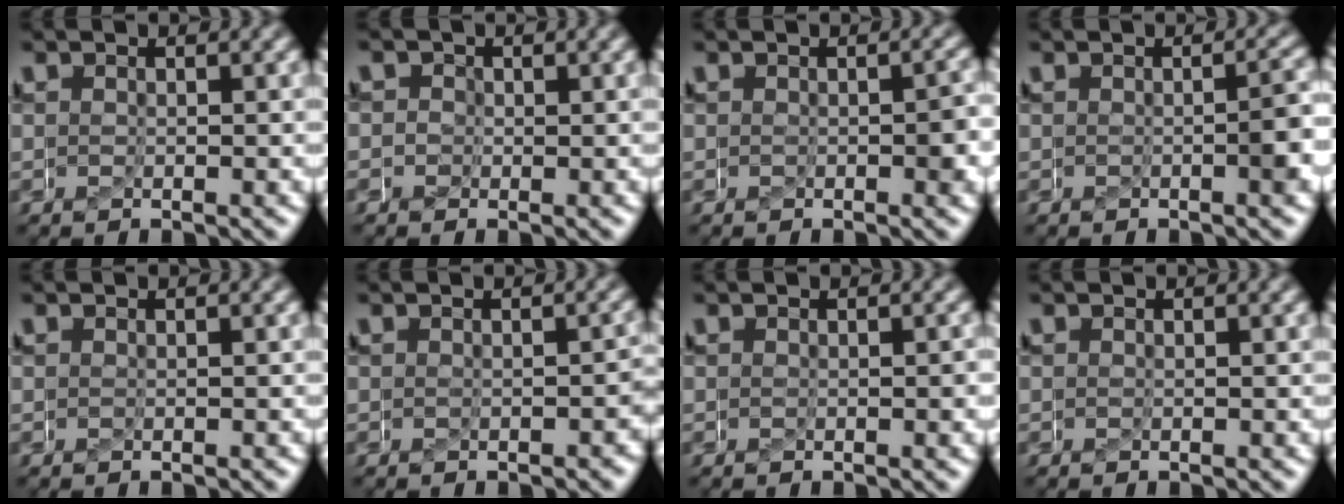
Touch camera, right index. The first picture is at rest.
{"total": 2.6, "force": [-0.9, 2.4, 0.6], "torque": [-0.032, -0.010, -0.021]}
{"total": 1.1, "force": [-0.3, 0.4, 0.9], "torque": [-0.012, -0.002, -0.005]}
{"total": 1.4, "force": [-0.5, 0.2, 1.3], "torque": [-0.016, 0.003, -0.009]}
{"total": 0.0}
{"total": 0.6, "force": [-0.5, 0.2, 0.3], "torque": [-0.001, 0.000, -0.007]}
{"total": 0.0}
{"total": 0.0}